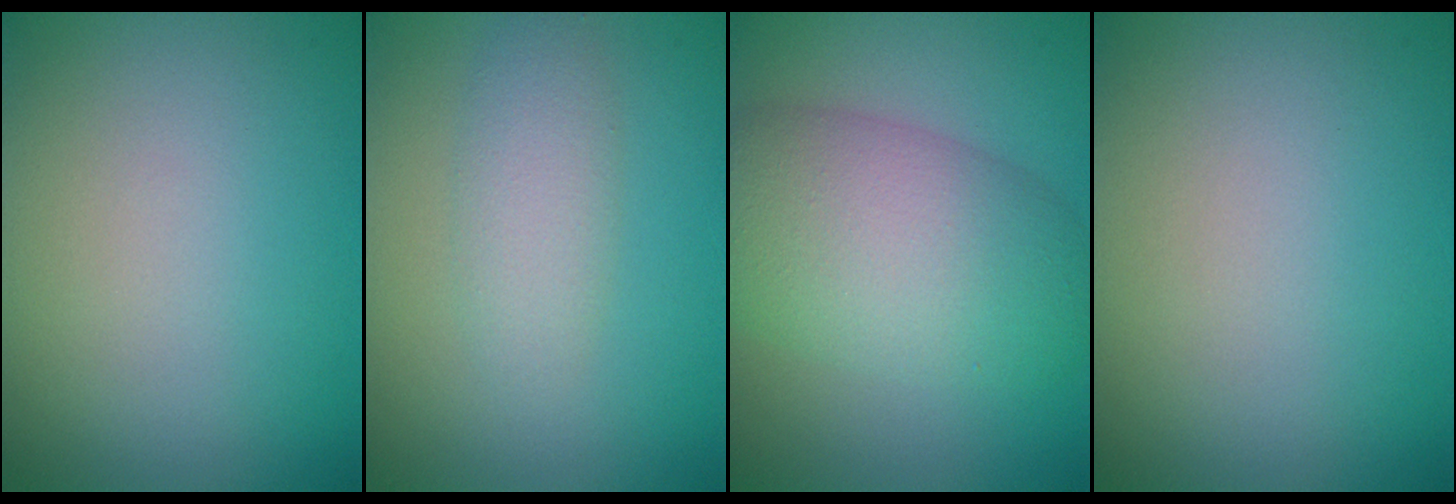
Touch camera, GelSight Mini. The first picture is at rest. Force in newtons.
{"total": 2.5, "press": 2.5, "slide": 0.0}
{"total": 8.0, "press": 7.9, "slide": 0.6}
{"total": 0.0}